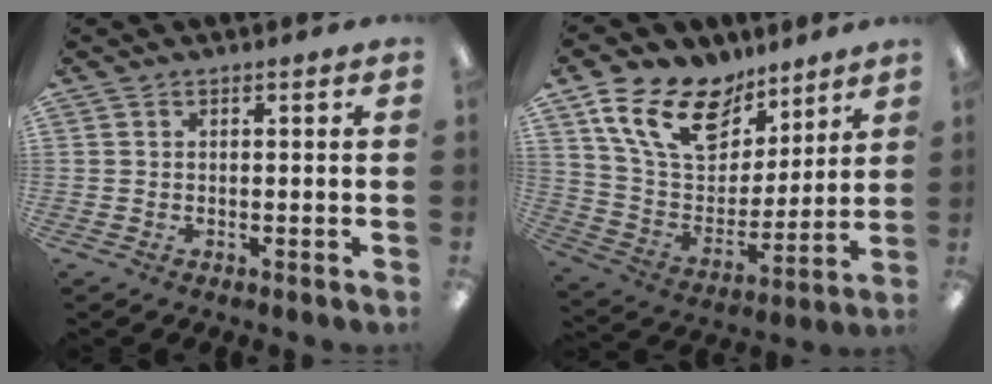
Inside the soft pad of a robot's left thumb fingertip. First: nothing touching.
{"total": 18.9, "force": [11.7, 11.2, 9.7], "torque": [-0.182, -0.048, 0.216]}